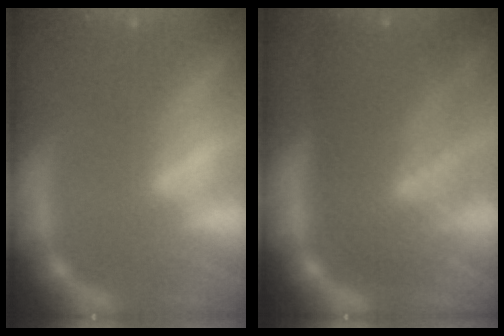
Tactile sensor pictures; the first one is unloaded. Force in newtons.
{"total": 9.5}